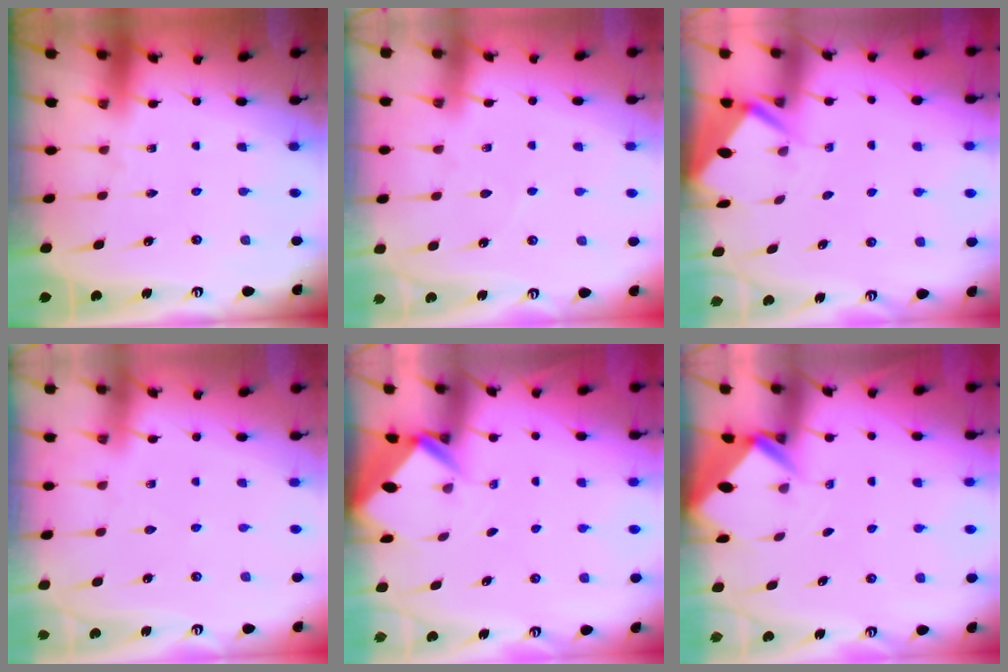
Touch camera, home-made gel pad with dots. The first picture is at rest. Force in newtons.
{"total": 4.2, "press": 4.1, "slide": 0.5}
{"total": 3.5, "press": 3.5, "slide": 0.4}
{"total": 5.0, "press": 4.9, "slide": 0.7}
{"total": 2.7, "press": 2.7, "slide": 0.1}
{"total": 2.7, "press": 2.7, "slide": 0.1}